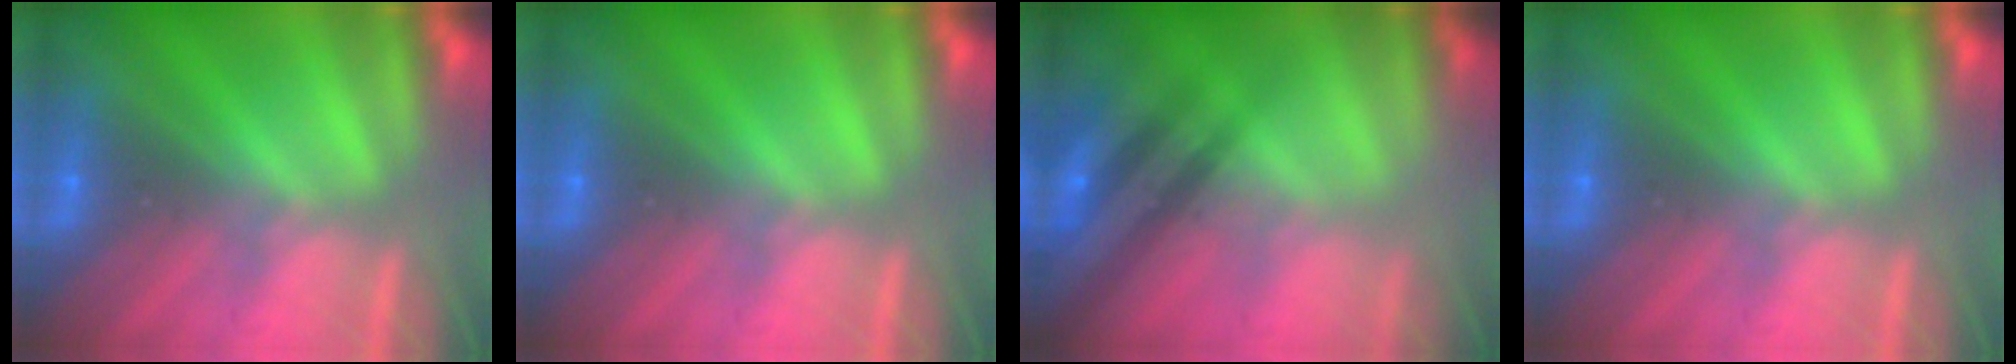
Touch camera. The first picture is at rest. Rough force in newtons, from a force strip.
{"total": 0.0}
{"total": 2.8}
{"total": 0.0}